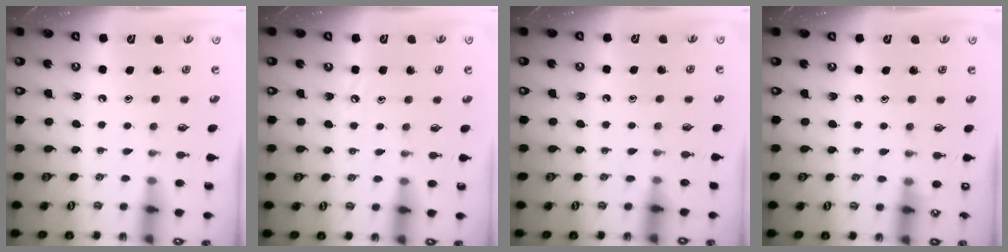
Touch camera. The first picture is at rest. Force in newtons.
{"total": 3.5, "press": 3.4, "slide": 0.5}
{"total": 5.1, "press": 5.1, "slide": 0.7}
{"total": 3.1, "press": 3.0, "slide": 0.5}